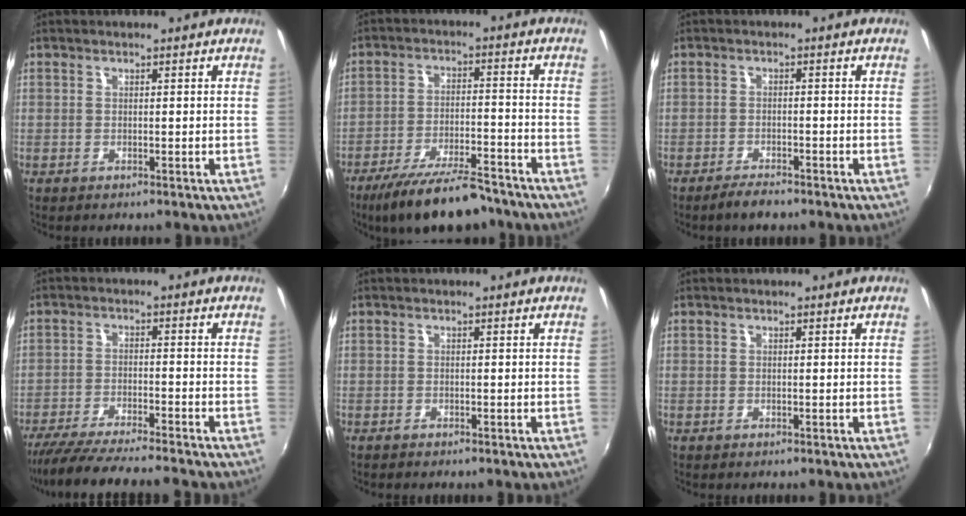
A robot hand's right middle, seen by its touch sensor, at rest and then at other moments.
{"total": 14.4, "force": [-11.8, 3.4, 7.6], "torque": [-0.156, -0.019, -0.189]}
{"total": 3.3, "force": [-2.8, 0.8, 1.6], "torque": [-0.044, -0.006, -0.054]}
{"total": 13.8, "force": [-12.4, 0.0, 6.1], "torque": [-0.133, -0.020, -0.205]}
{"total": 0.6, "force": [-0.6, 0.0, 0.2], "torque": [-0.006, -0.001, -0.011]}
{"total": 0.0}